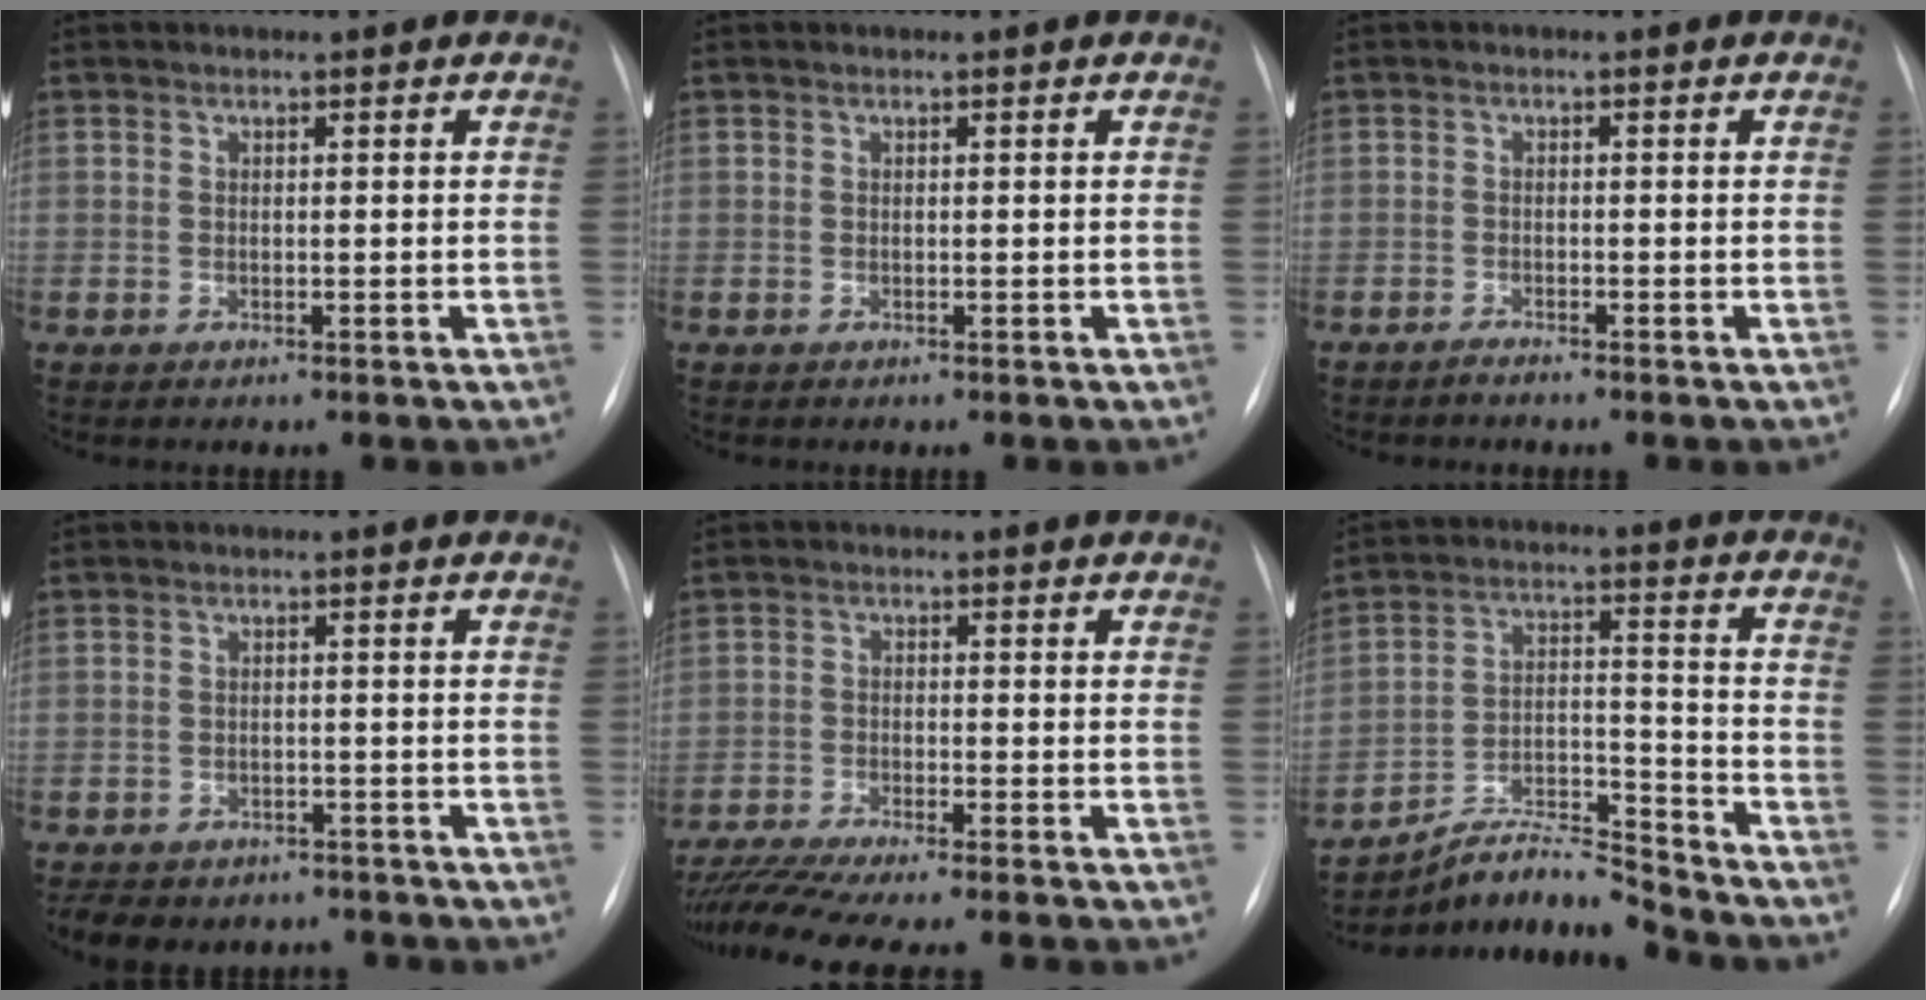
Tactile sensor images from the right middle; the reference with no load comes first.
{"total": 0.0}
{"total": 0.9, "force": [-0.9, 0.0, 0.2], "torque": [-0.008, -0.003, -0.015]}
{"total": 9.6, "force": [-7.8, 5.0, 2.6], "torque": [-0.047, 0.002, -0.096]}
{"total": 9.2, "force": [-8.1, -0.8, 4.3], "torque": [-0.066, -0.019, -0.131]}
{"total": 9.9, "force": [-9.8, -0.5, 1.3], "torque": [-0.021, 0.032, -0.177]}